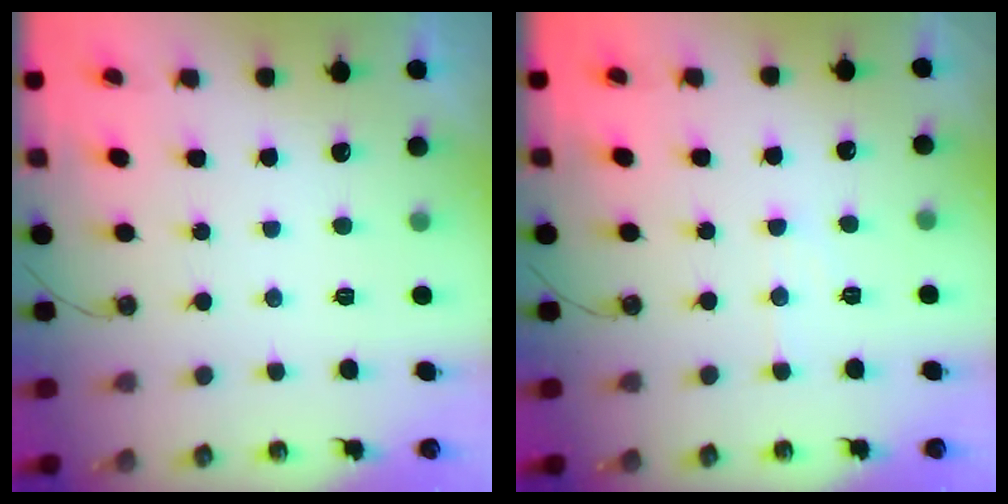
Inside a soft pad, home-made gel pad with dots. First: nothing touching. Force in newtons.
{"total": 5.2, "press": 5.2, "slide": 0.5}